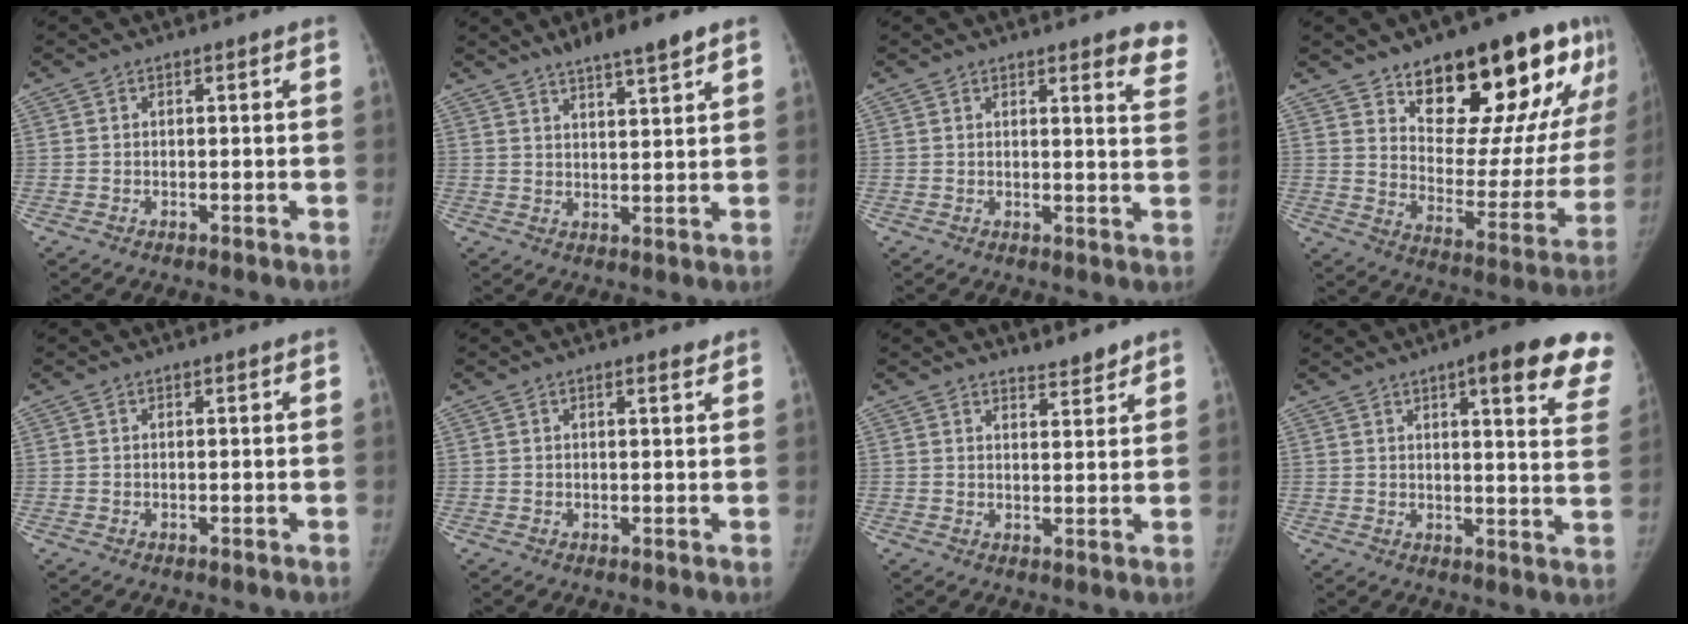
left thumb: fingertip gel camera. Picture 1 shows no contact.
{"total": 7.3, "force": [5.3, 0.9, 4.9], "torque": [-0.074, -0.021, 0.085]}
{"total": 7.6, "force": [6.2, 1.9, 4.0], "torque": [-0.016, -0.033, 0.051]}
{"total": 26.1, "force": [16.1, 11.2, 17.3], "torque": [-0.186, -0.070, 0.241]}
{"total": 0.0}
{"total": 1.5, "force": [1.1, 0.3, 1.0], "torque": [-0.013, -0.006, 0.015]}
{"total": 3.2, "force": [3.0, 0.8, 0.8], "torque": [0.002, -0.026, 0.045]}
{"total": 17.0, "force": [11.0, 3.7, 12.5], "torque": [-0.122, -0.037, 0.117]}